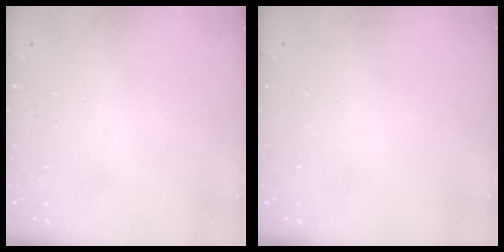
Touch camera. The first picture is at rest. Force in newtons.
{"total": 0.0}